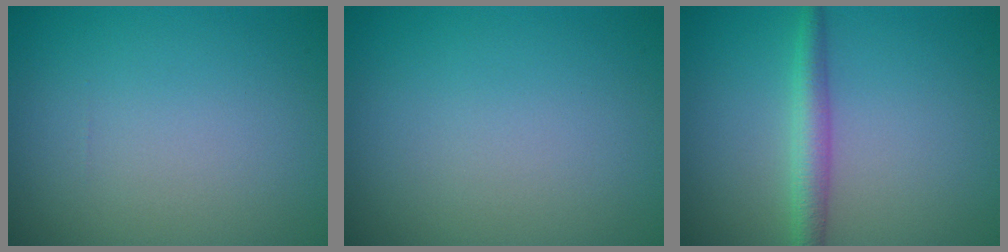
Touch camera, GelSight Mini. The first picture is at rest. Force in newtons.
{"total": 0.0}
{"total": 2.6, "press": 2.6, "slide": 0.1}